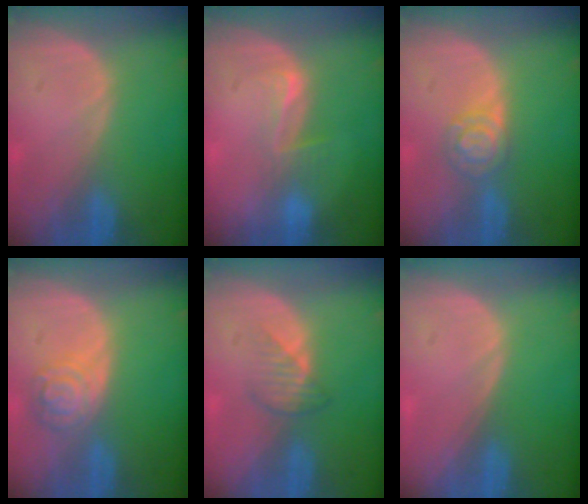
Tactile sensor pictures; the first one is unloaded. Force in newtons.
{"total": 3.0, "press": 2.7, "slide": 1.5}
{"total": 4.3, "press": 4.2, "slide": 0.4}
{"total": 5.3, "press": 4.7, "slide": 2.3}
{"total": 2.7, "press": 2.6, "slide": 0.5}
{"total": 0.0}